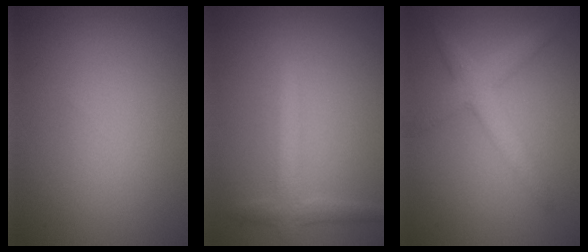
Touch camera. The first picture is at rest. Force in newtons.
{"total": 2.3, "press": 2.3, "slide": 0.1}
{"total": 3.6, "press": 3.6, "slide": 0.0}